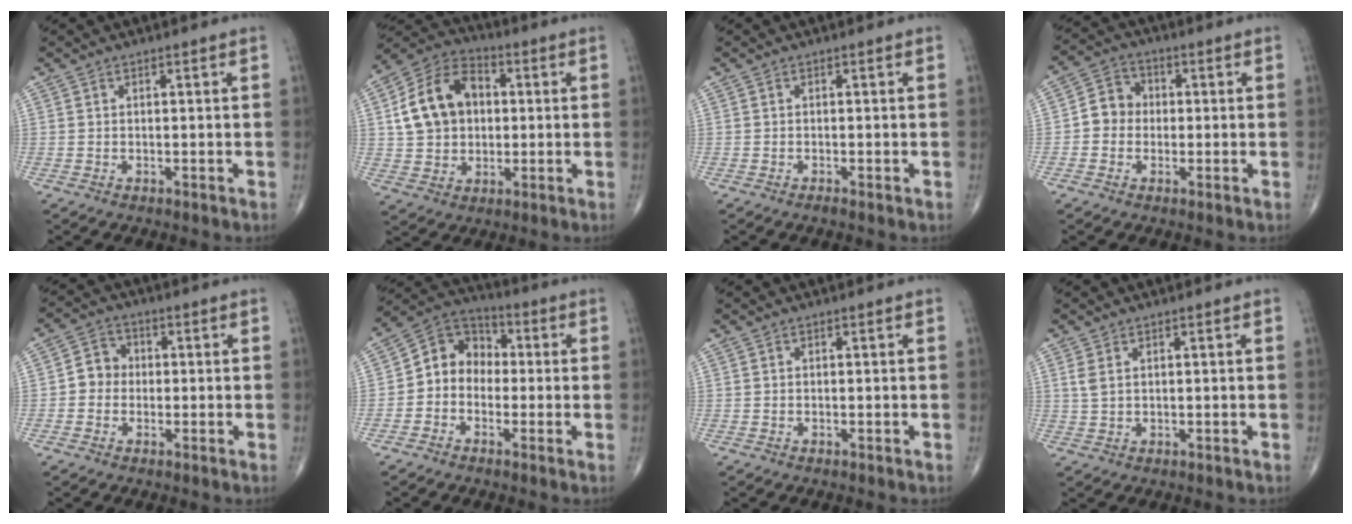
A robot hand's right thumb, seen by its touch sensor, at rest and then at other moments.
{"total": 14.5, "force": [2.1, 11.1, 9.2], "torque": [-0.143, 0.020, 0.032]}
{"total": 0.6, "force": [-0.4, 0.0, 0.4], "torque": [-0.007, -0.001, -0.010]}
{"total": 5.9, "force": [-0.5, 5.3, 2.5], "torque": [-0.022, 0.019, -0.021]}
{"total": 4.8, "force": [-0.4, 4.4, 2.0], "torque": [-0.012, 0.016, -0.019]}
{"total": 9.1, "force": [-0.8, 7.6, 4.8], "torque": [-0.051, 0.041, -0.034]}
{"total": 0.0}
{"total": 2.1, "force": [0.9, 1.2, 1.5], "torque": [-0.034, 0.006, 0.027]}